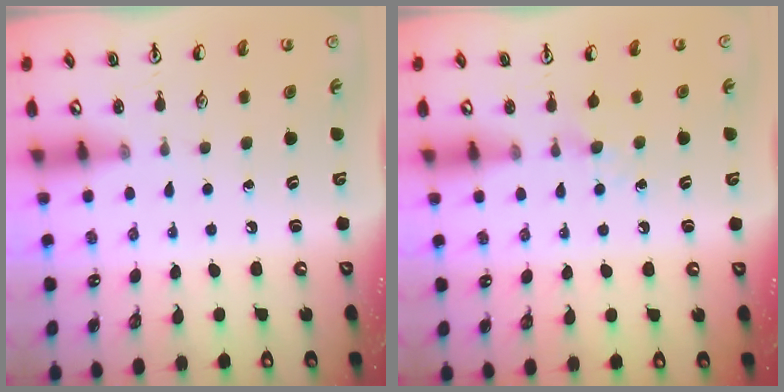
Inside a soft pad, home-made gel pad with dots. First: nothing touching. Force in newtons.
{"total": 5.4, "press": 5.3, "slide": 0.7}